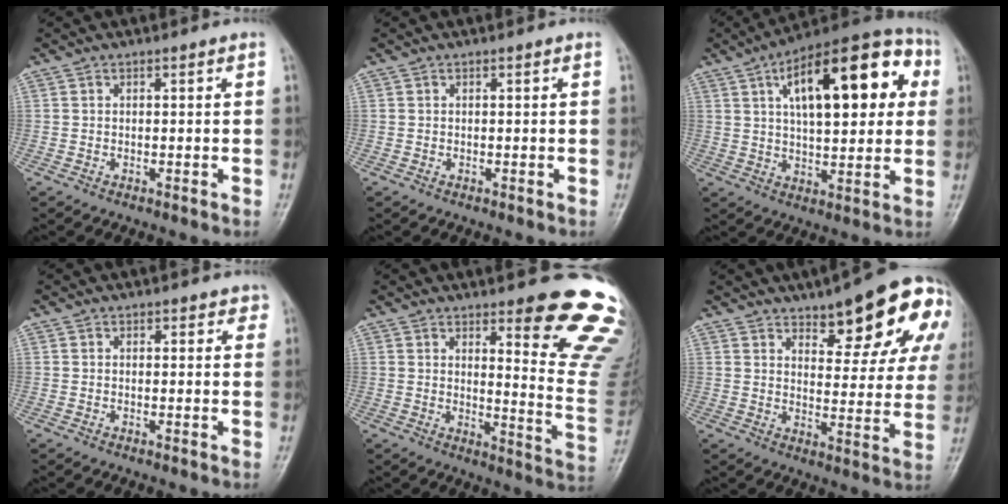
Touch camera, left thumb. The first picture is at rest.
{"total": 0.0}
{"total": 22.6, "force": [6.6, 9.8, 19.3], "torque": [-0.259, 0.019, 0.090]}
{"total": 1.6, "force": [1.0, 1.0, 0.6], "torque": [0.011, -0.003, 0.006]}
{"total": 16.4, "force": [11.2, 3.2, 11.6], "torque": [-0.101, -0.091, 0.136]}
{"total": 18.4, "force": [9.8, 6.5, 14.2], "torque": [-0.148, -0.032, 0.131]}